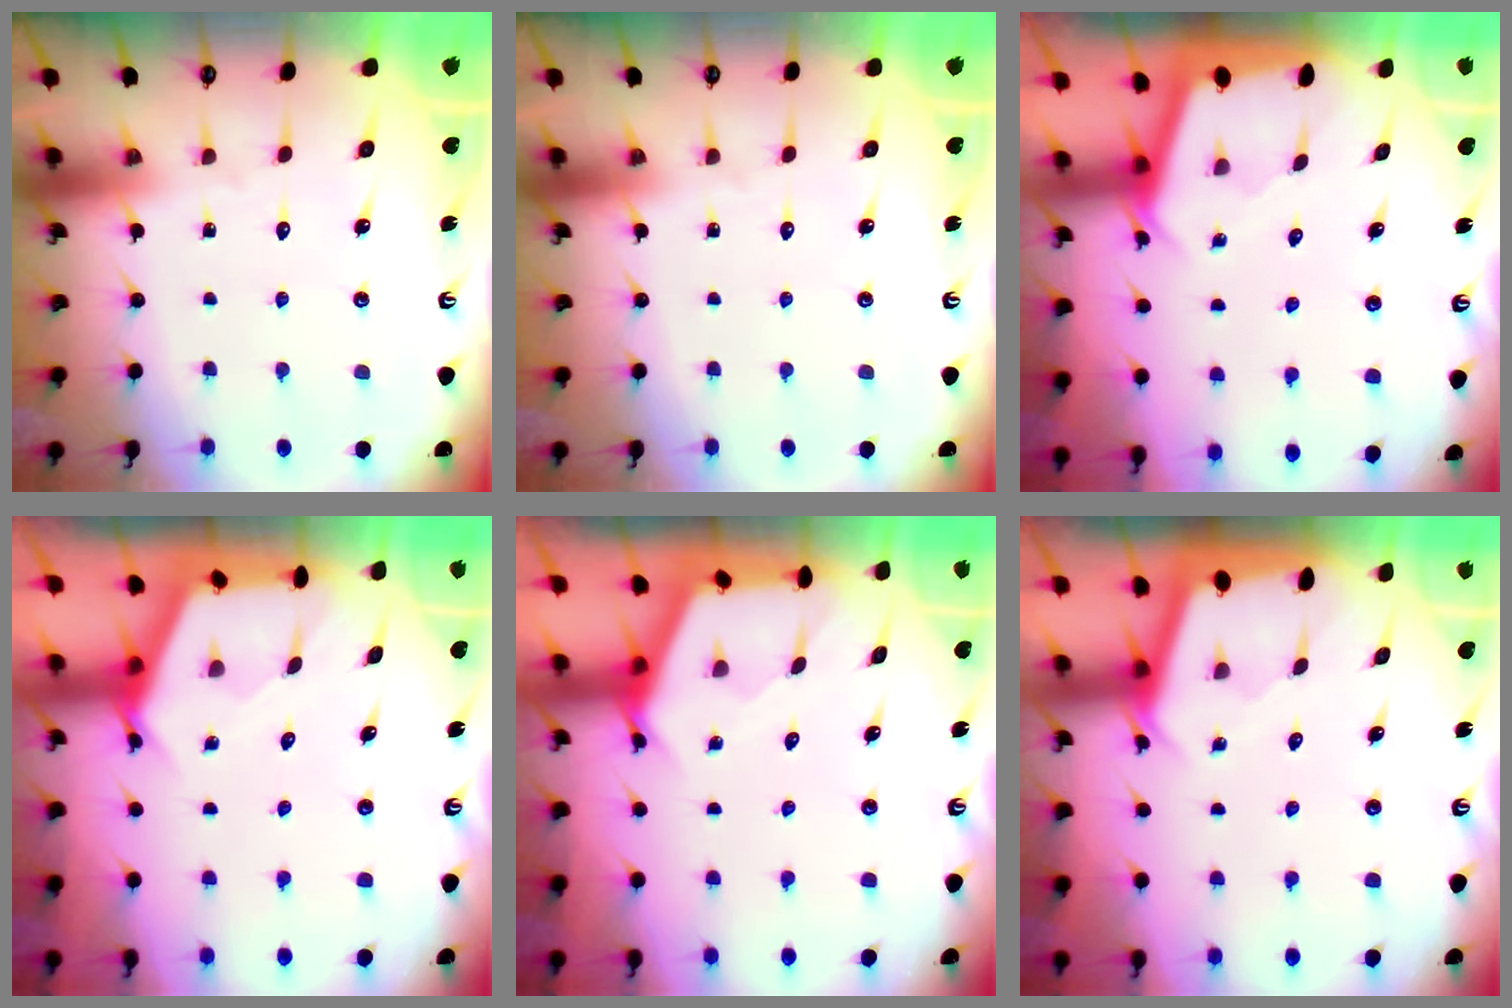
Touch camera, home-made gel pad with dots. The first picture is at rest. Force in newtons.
{"total": 0.0}
{"total": 2.0, "press": 2.0, "slide": 0.2}
{"total": 2.7, "press": 2.7, "slide": 0.3}
{"total": 2.7, "press": 2.7, "slide": 0.3}
{"total": 2.0, "press": 2.0, "slide": 0.2}